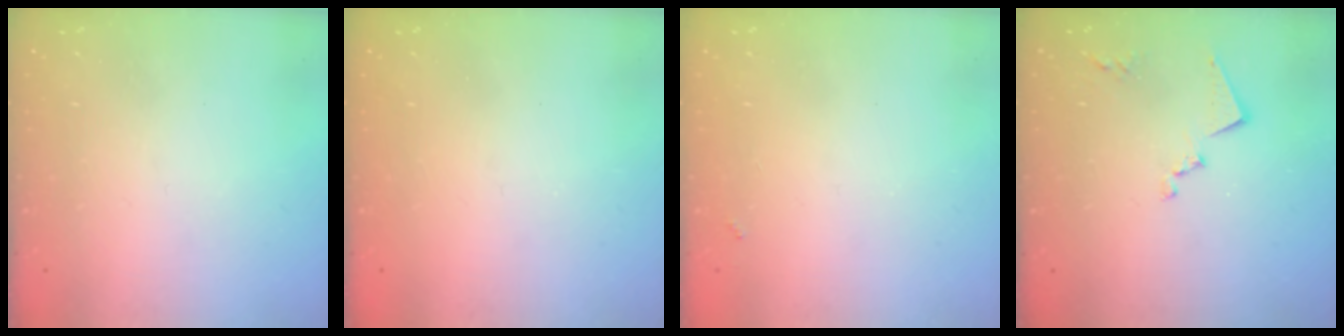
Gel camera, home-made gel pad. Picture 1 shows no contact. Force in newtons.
{"total": 1.5, "press": 1.3, "slide": 0.9}
{"total": 3.6, "press": 3.6, "slide": 0.3}
{"total": 10.2, "press": 10.2, "slide": 0.7}